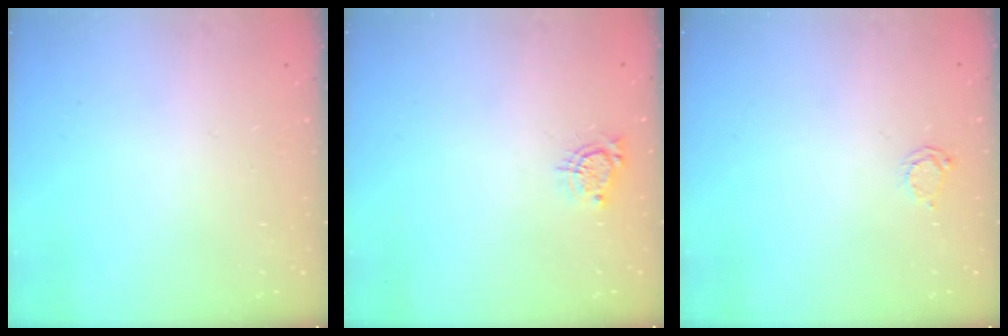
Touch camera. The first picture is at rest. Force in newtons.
{"total": 4.0, "press": 4.0, "slide": 0.4}
{"total": 2.3, "press": 2.3, "slide": 0.3}